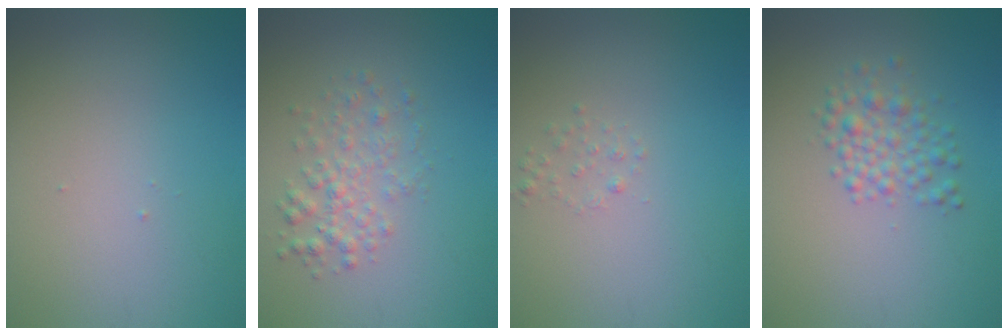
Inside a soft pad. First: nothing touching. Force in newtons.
{"total": 2.5, "press": 2.5, "slide": 0.0}
{"total": 0.8, "press": 0.8, "slide": 0.1}
{"total": 2.7, "press": 2.7, "slide": 0.1}